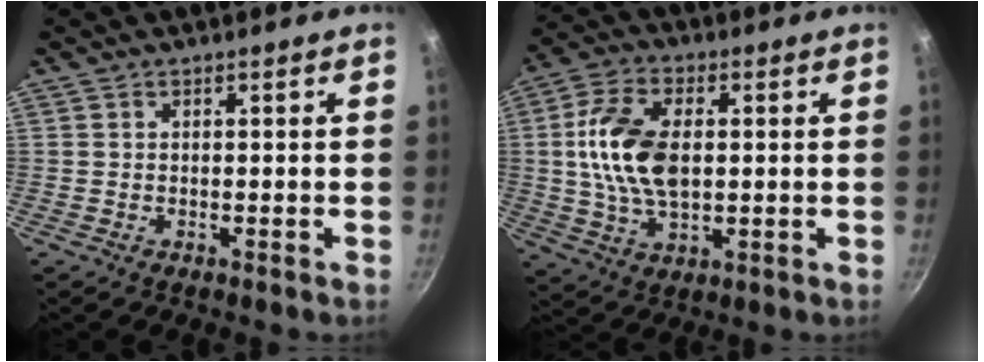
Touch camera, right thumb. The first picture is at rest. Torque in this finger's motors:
{"motor_torque": [1.59, 1.87, 1.66, -0.34, 0.17]}